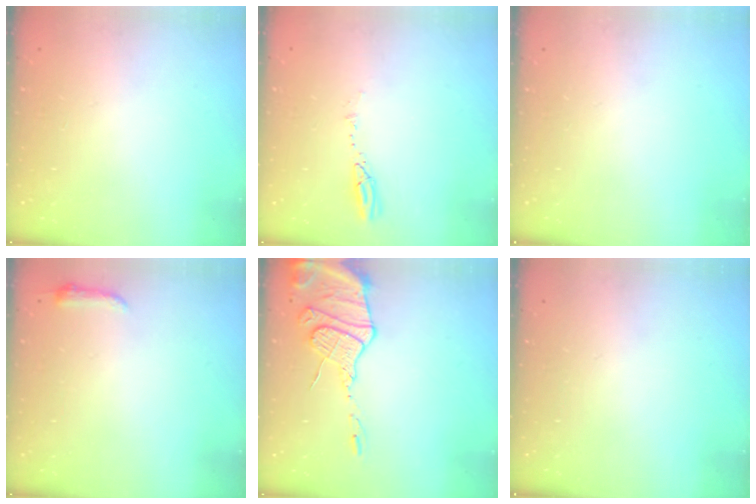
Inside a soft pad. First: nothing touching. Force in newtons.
{"total": 3.9, "press": 3.8, "slide": 0.4}
{"total": 0.0}
{"total": 3.7, "press": 3.7, "slide": 0.7}
{"total": 14.4, "press": 14.4, "slide": 1.4}
{"total": 0.0}